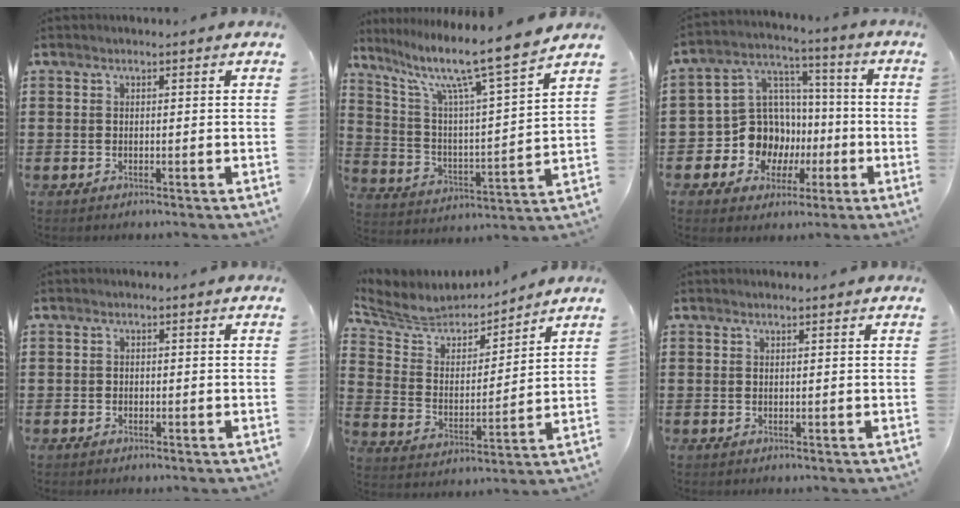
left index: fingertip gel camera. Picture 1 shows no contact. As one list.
[{"total": 10.7, "force": [8.2, 0.1, 6.9], "torque": [-0.155, -0.056, 0.125]}, {"total": 11.3, "force": [-2.3, 10.5, 3.7], "torque": [-0.124, 0.008, -0.033]}, {"total": 0.6, "force": [-0.3, 0.5, 0.2], "torque": [-0.006, 0.000, -0.007]}, {"total": 5.8, "force": [5.5, 1.6, 0.8], "torque": [-0.053, -0.043, 0.090]}, {"total": 0.6, "force": [0.5, 0.0, 0.3], "torque": [-0.007, -0.001, 0.010]}]